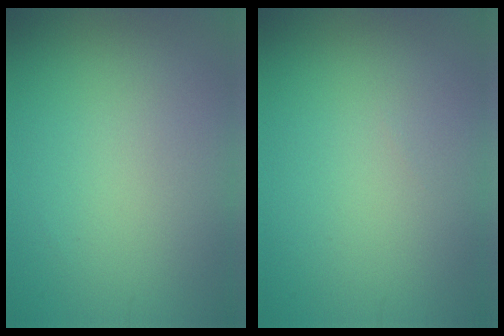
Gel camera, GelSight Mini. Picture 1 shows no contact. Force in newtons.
{"total": 0.0}